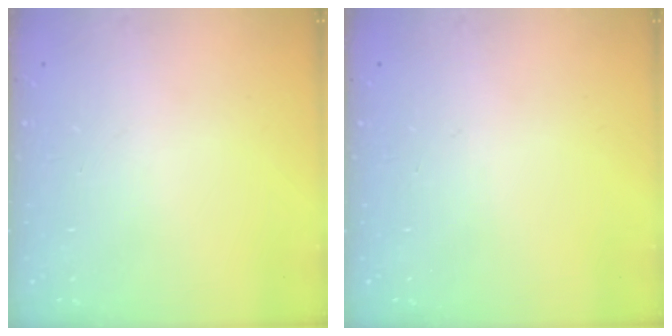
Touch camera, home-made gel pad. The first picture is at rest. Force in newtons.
{"total": 0.0}